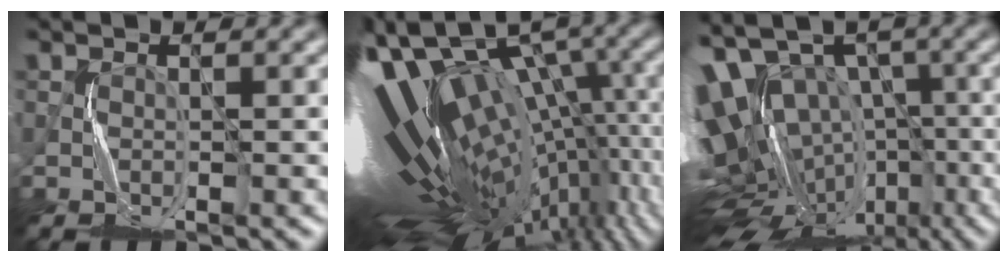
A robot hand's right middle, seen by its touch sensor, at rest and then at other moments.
{"total": 17.8, "force": [-1.1, 9.7, 14.9], "torque": [-0.244, -0.021, 0.022]}
{"total": 17.0, "force": [-4.2, 11.3, 12.0], "torque": [-0.201, 0.024, -0.035]}